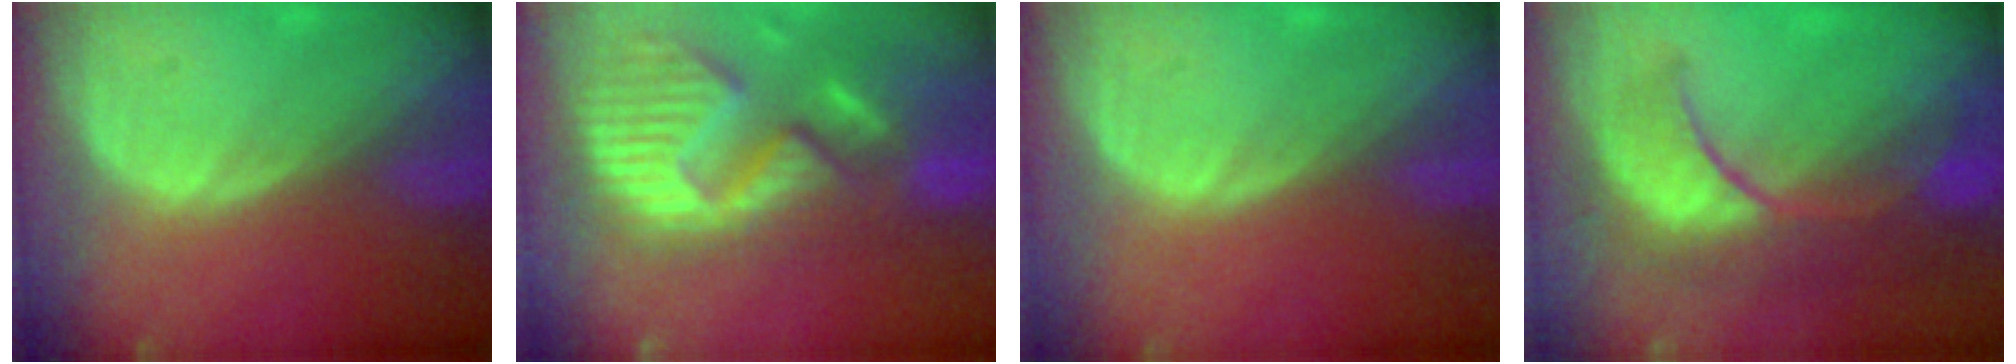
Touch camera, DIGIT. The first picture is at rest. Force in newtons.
{"total": 14.4, "press": 12.0, "slide": 7.9}
{"total": 0.0}
{"total": 9.7, "press": 9.2, "slide": 3.1}